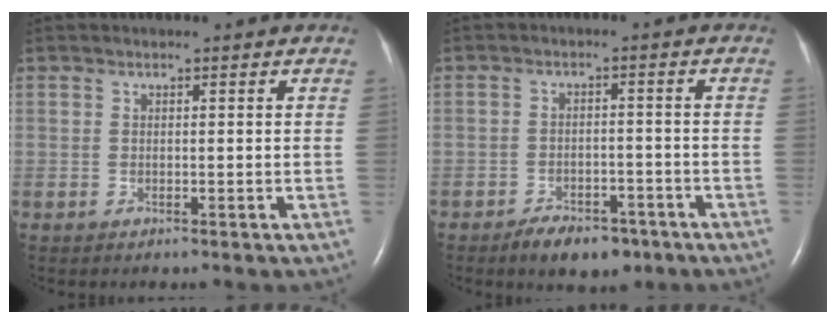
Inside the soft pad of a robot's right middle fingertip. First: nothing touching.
{"total": 6.3, "force": [-4.5, 3.1, 3.1], "torque": [-0.049, 0.002, -0.067]}